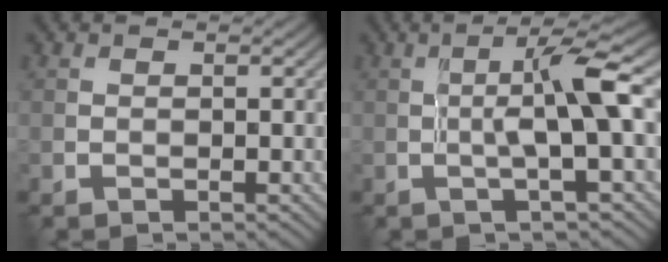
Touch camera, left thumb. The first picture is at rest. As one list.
[{"total": 6.7, "force": [0.0, 0.5, 6.7], "torque": [-0.121, 0.014, -0.002]}]